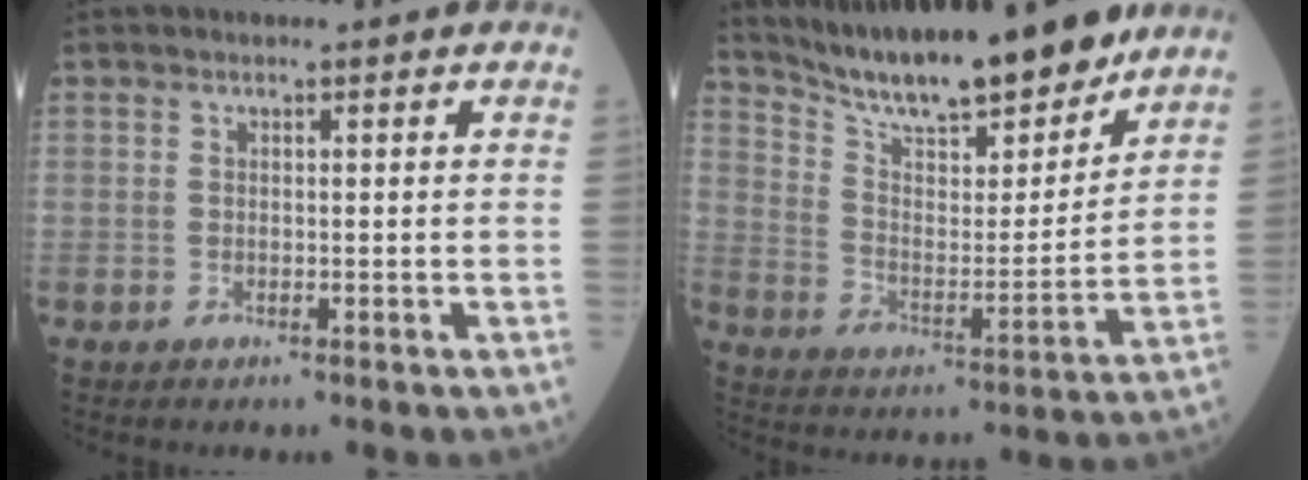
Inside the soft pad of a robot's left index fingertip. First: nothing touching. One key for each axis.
{"total": 18.8, "fx": 16.3, "fy": 2.6, "fz": 9.0, "tx": -0.151, "ty": -0.011, "tz": 0.266}